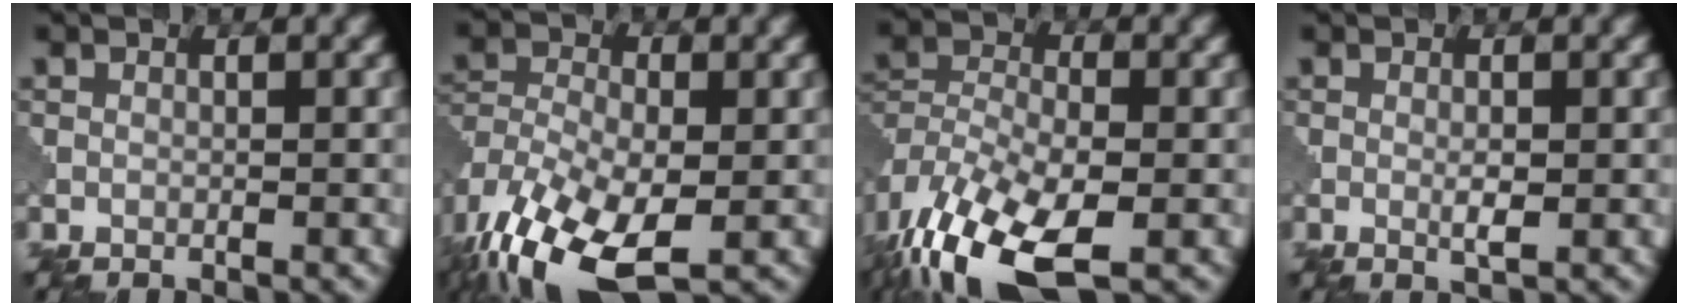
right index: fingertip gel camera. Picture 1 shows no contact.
{"total": 13.4, "force": [-7.4, 7.1, 8.6], "torque": [-0.182, -0.029, -0.118]}
{"total": 13.0, "force": [-8.1, 5.7, 8.4], "torque": [-0.181, -0.034, -0.144]}
{"total": 1.4, "force": [-0.1, 0.3, 1.3], "torque": [-0.025, -0.003, -0.002]}